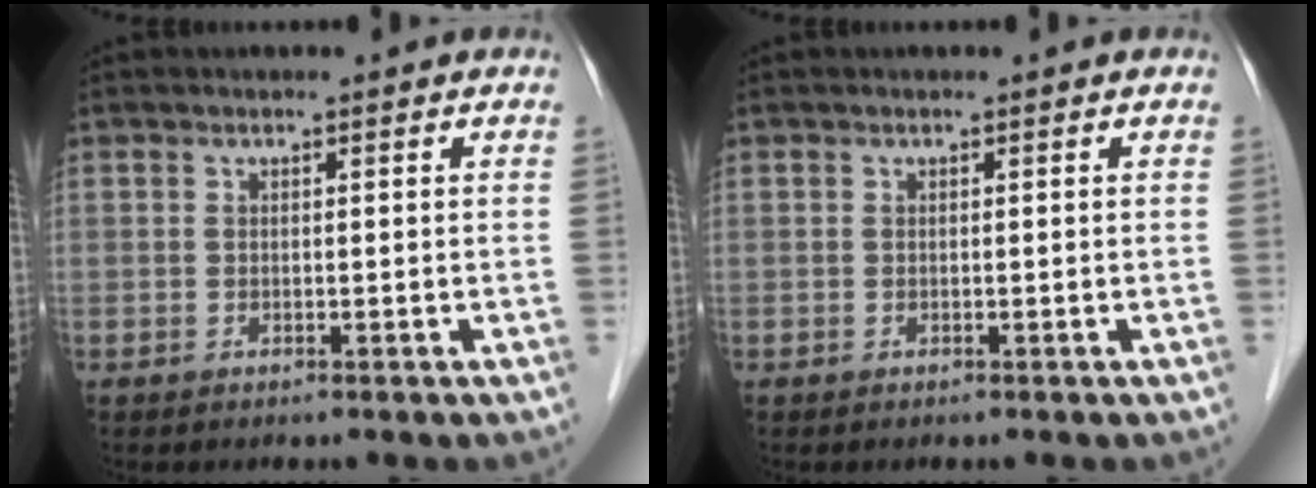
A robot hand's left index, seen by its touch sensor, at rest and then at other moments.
{"total": 0.0}